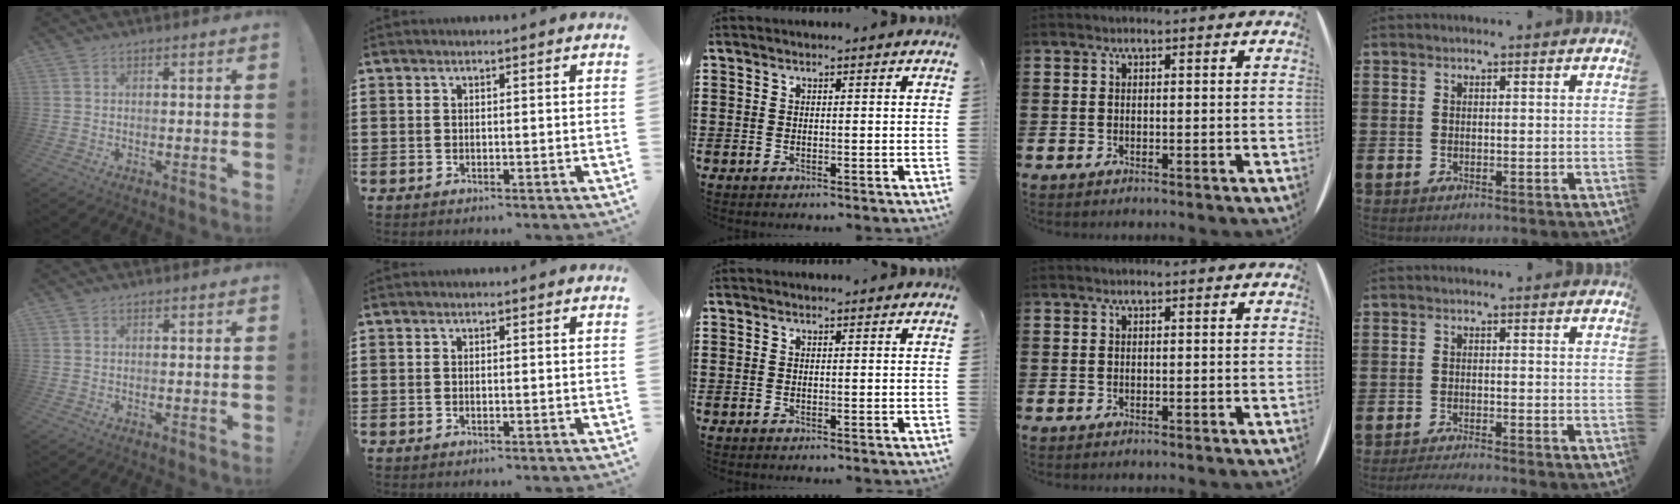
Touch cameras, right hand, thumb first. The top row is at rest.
{"little": {"total": 1.4, "force": [-1.3, -0.2, 0.5], "torque": [-0.008, 0.002, -0.026]}}